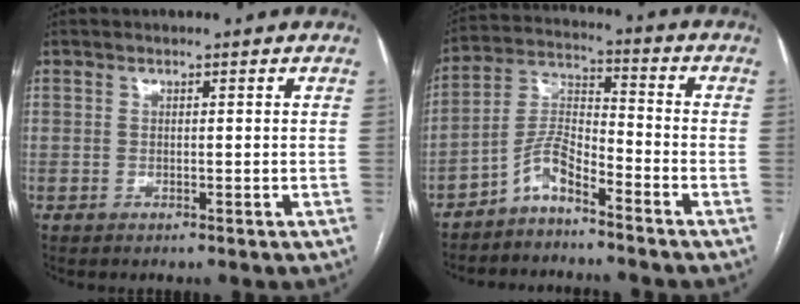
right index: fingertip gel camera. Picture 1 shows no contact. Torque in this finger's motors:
{"motor_torque": [0.99, -0.89, 0.40, 0.07]}